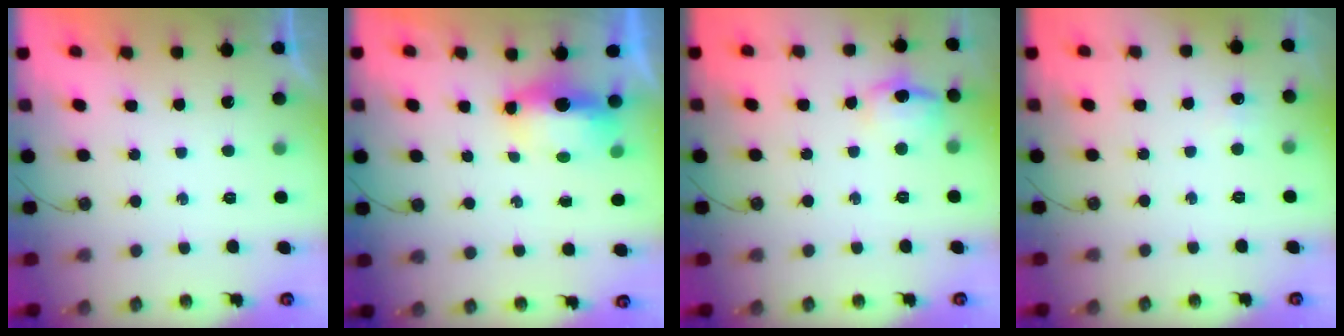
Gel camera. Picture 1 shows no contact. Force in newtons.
{"total": 6.5, "press": 6.4, "slide": 1.1}
{"total": 10.5, "press": 10.5, "slide": 0.8}
{"total": 3.8, "press": 3.7, "slide": 0.5}